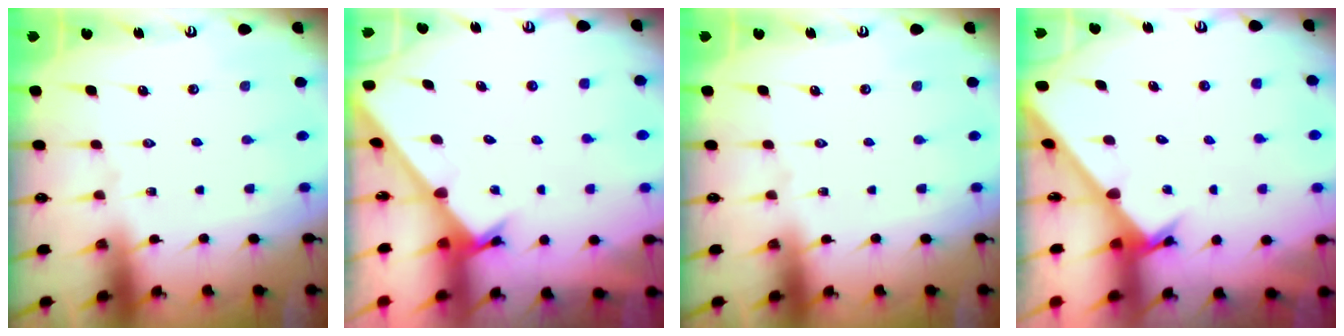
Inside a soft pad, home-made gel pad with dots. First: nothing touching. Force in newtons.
{"total": 1.8, "press": 1.8, "slide": 0.1}
{"total": 0.0}
{"total": 2.7, "press": 2.6, "slide": 0.3}